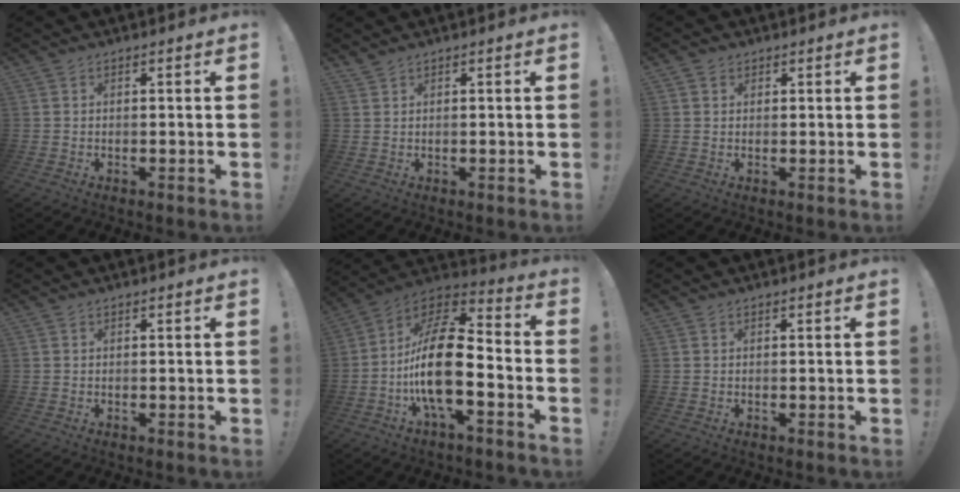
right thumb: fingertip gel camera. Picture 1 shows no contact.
{"total": 1.0, "force": [0.9, 0.1, 0.3], "torque": [-0.011, 0.002, 0.019]}
{"total": 1.4, "force": [0.8, 1.1, 0.3], "torque": [-0.006, 0.001, 0.016]}
{"total": 0.0}
{"total": 21.0, "force": [-4.8, 8.8, 18.5], "torque": [-0.358, 0.026, -0.080]}
{"total": 0.0}